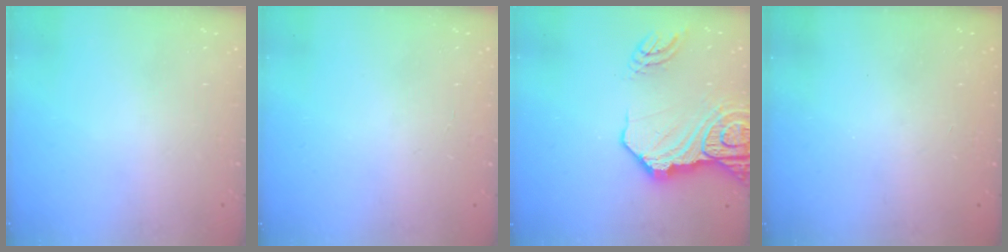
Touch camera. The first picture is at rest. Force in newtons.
{"total": 1.8, "press": 1.8, "slide": 0.1}
{"total": 19.4, "press": 19.2, "slide": 2.3}
{"total": 0.0}